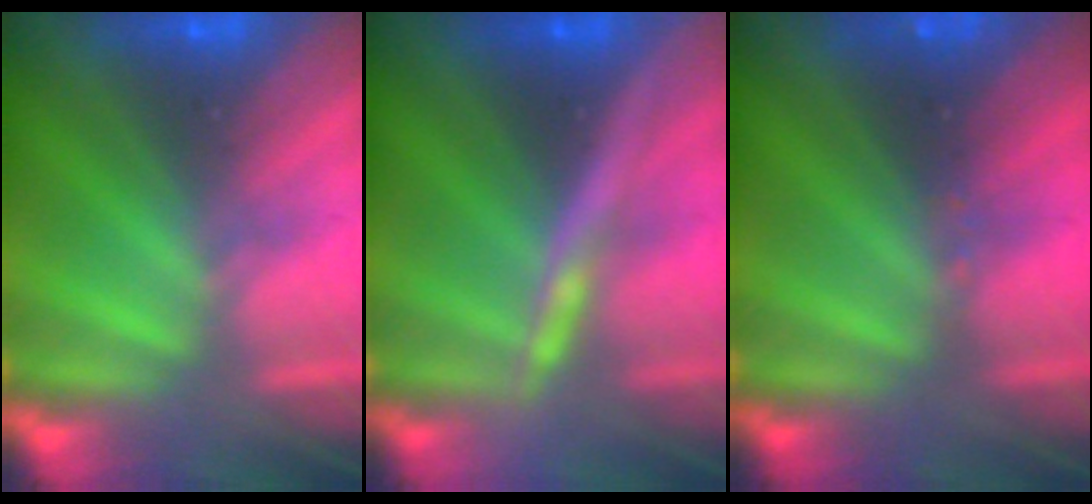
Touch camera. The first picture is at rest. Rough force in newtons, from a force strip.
{"total": 3.4}
{"total": 2.4}